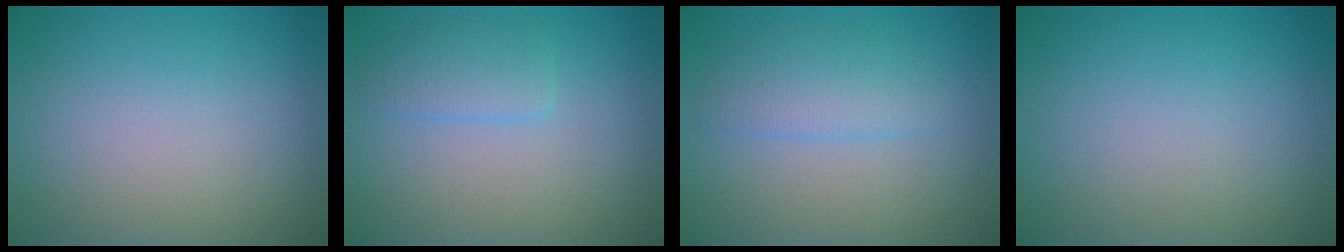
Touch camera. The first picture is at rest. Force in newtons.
{"total": 1.9, "press": 1.9, "slide": 0.1}
{"total": 2.4, "press": 2.4, "slide": 0.1}
{"total": 0.0}